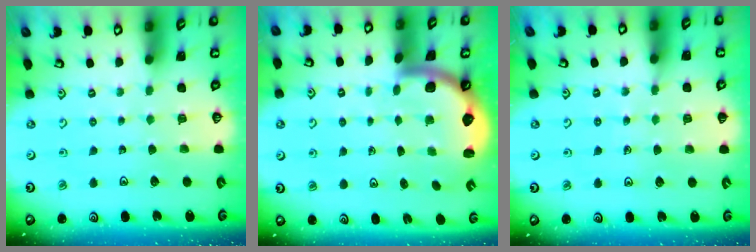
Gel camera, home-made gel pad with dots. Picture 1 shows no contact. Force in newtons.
{"total": 2.3, "press": 2.3, "slide": 0.4}
{"total": 5.1, "press": 5.0, "slide": 0.9}